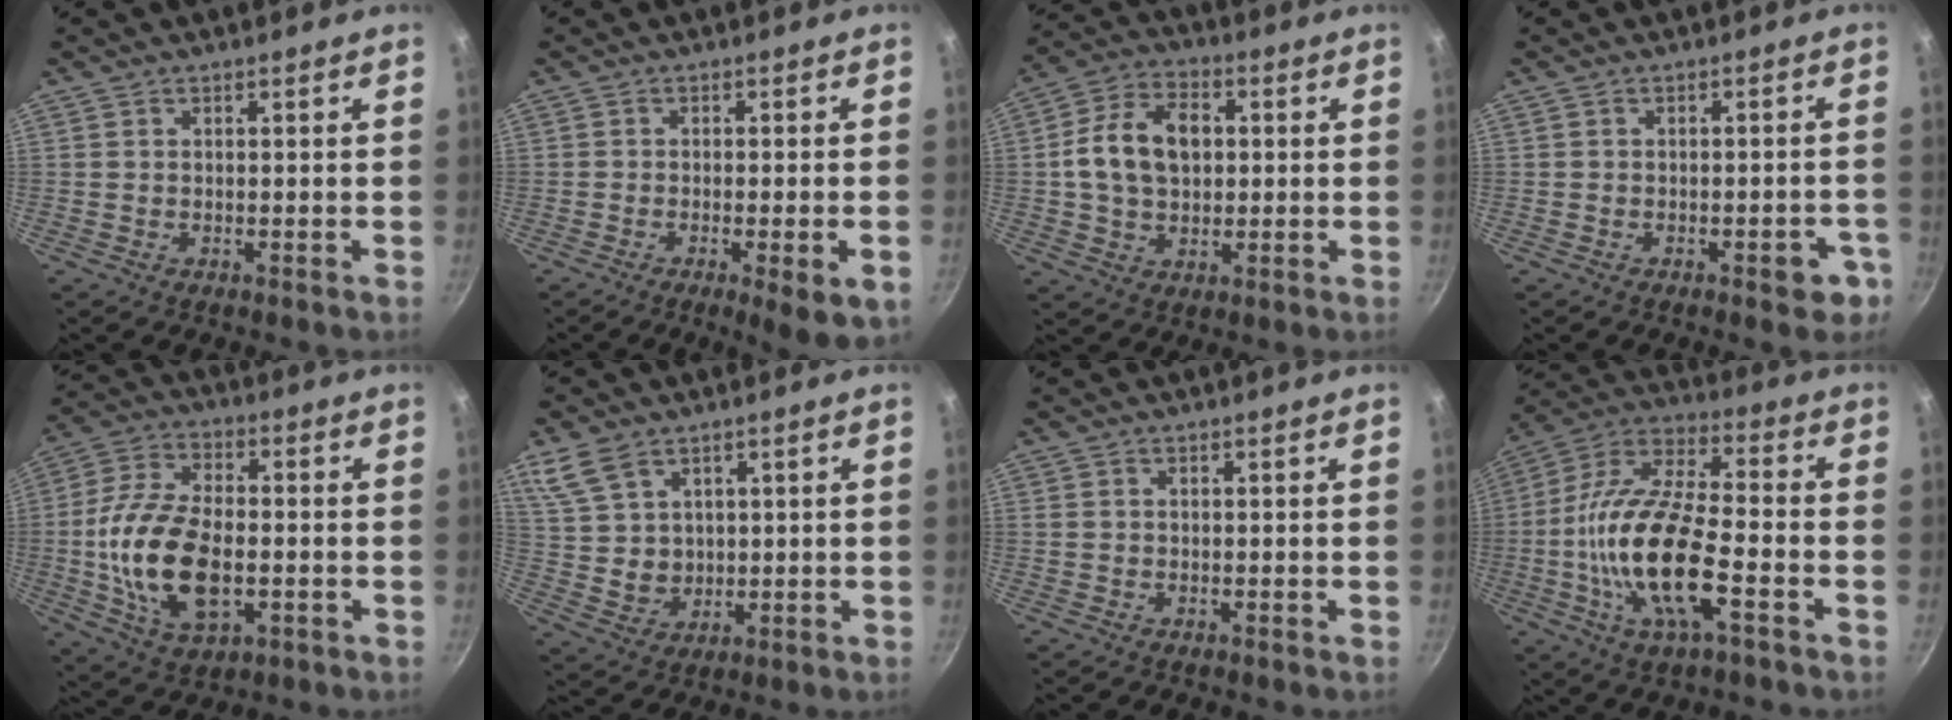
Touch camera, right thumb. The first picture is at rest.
{"total": 7.3, "force": [-2.7, 1.6, 6.6], "torque": [-0.090, 0.000, -0.036]}
{"total": 12.8, "force": [1.3, 9.1, 8.9], "torque": [-0.142, 0.017, 0.013]}
{"total": 4.9, "force": [-2.3, 2.2, 3.7], "torque": [-0.027, 0.020, -0.024]}
{"total": 17.5, "force": [-2.4, 9.8, 14.3], "torque": [-0.269, 0.017, -0.045]}
{"total": 9.1, "force": [4.9, 6.3, 4.3], "torque": [-0.065, -0.020, 0.110]}
{"total": 0.0}
{"total": 19.6, "force": [-5.3, 7.1, 17.4], "torque": [-0.337, 0.031, -0.118]}